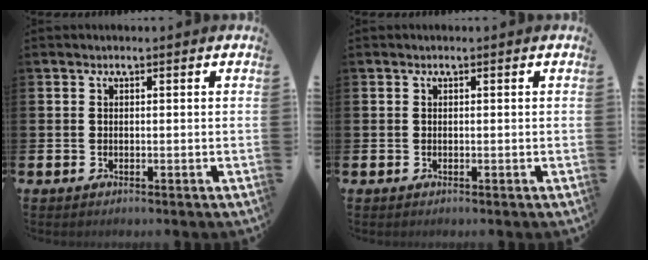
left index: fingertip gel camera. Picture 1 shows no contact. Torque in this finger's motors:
{"motor_torque": [-0.01, 0.01, 0.00, 0.00]}